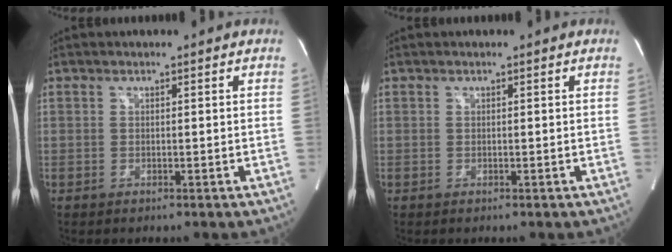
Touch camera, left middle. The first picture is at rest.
{"total": 0.0}